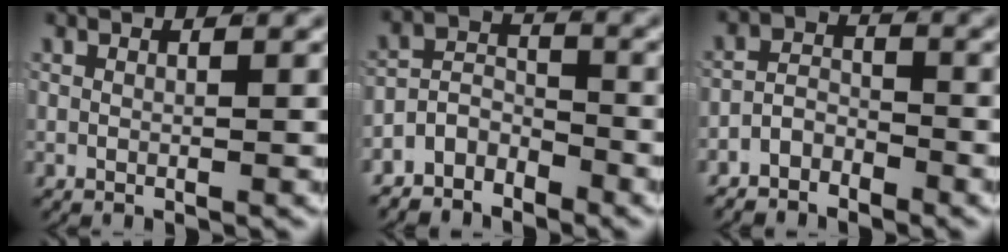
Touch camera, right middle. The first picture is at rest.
{"total": 5.0, "force": [-3.4, 3.2, 1.9], "torque": [-0.016, -0.005, -0.071]}
{"total": 3.4, "force": [-2.7, 1.9, 0.7], "torque": [0.004, -0.006, -0.056]}